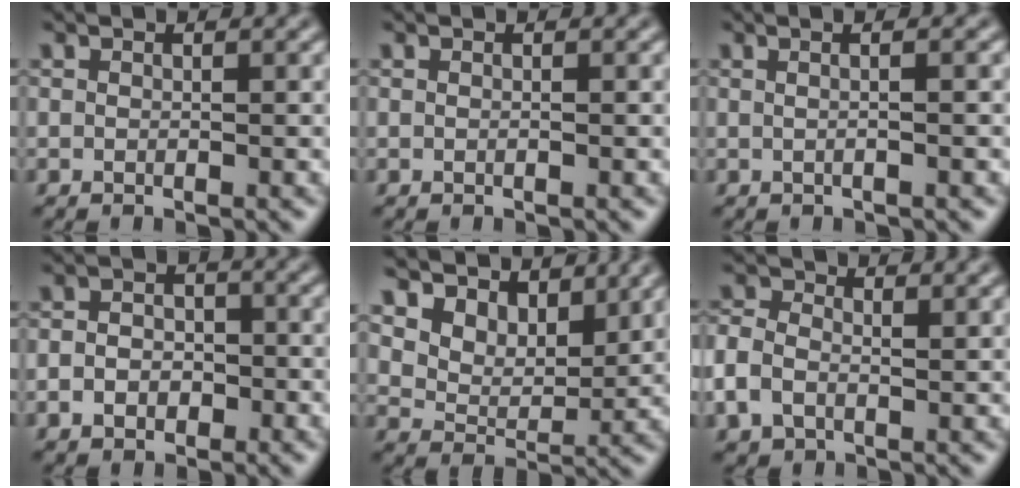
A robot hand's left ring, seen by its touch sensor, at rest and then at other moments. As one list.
[{"total": 0.0}, {"total": 3.6, "force": [1.1, 1.7, 3.0], "torque": [-0.011, 0.014, -0.021]}, {"total": 2.7, "force": [-1.0, 2.1, 1.4], "torque": [-0.026, 0.002, -0.024]}, {"total": 6.8, "force": [5.3, 3.5, 2.4], "torque": [-0.070, -0.017, 0.098]}, {"total": 3.5, "force": [-0.2, 2.7, 2.3], "torque": [-0.062, 0.001, -0.011]}]